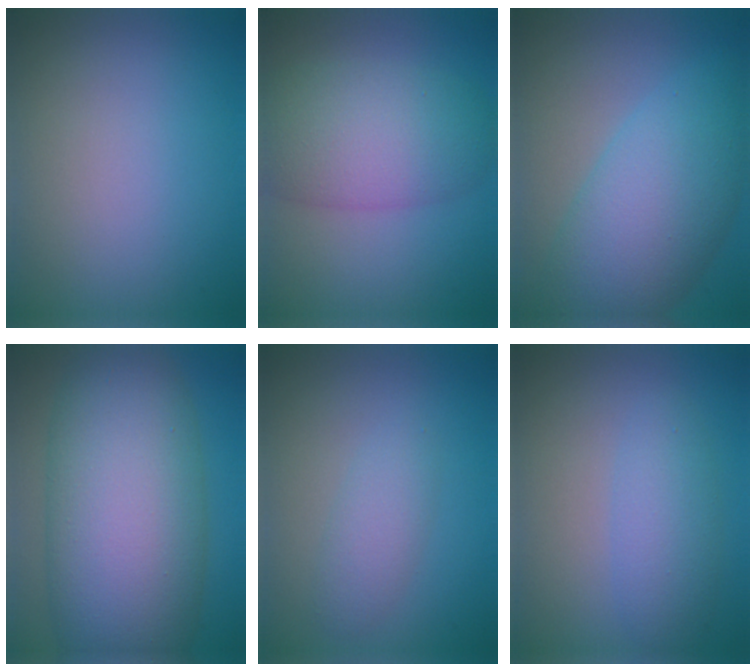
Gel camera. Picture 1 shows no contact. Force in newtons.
{"total": 7.3, "press": 7.3, "slide": 0.2}
{"total": 9.1, "press": 9.1, "slide": 0.3}
{"total": 14.9, "press": 14.9, "slide": 0.1}
{"total": 2.2, "press": 2.2, "slide": 0.2}
{"total": 3.1, "press": 3.1, "slide": 0.2}